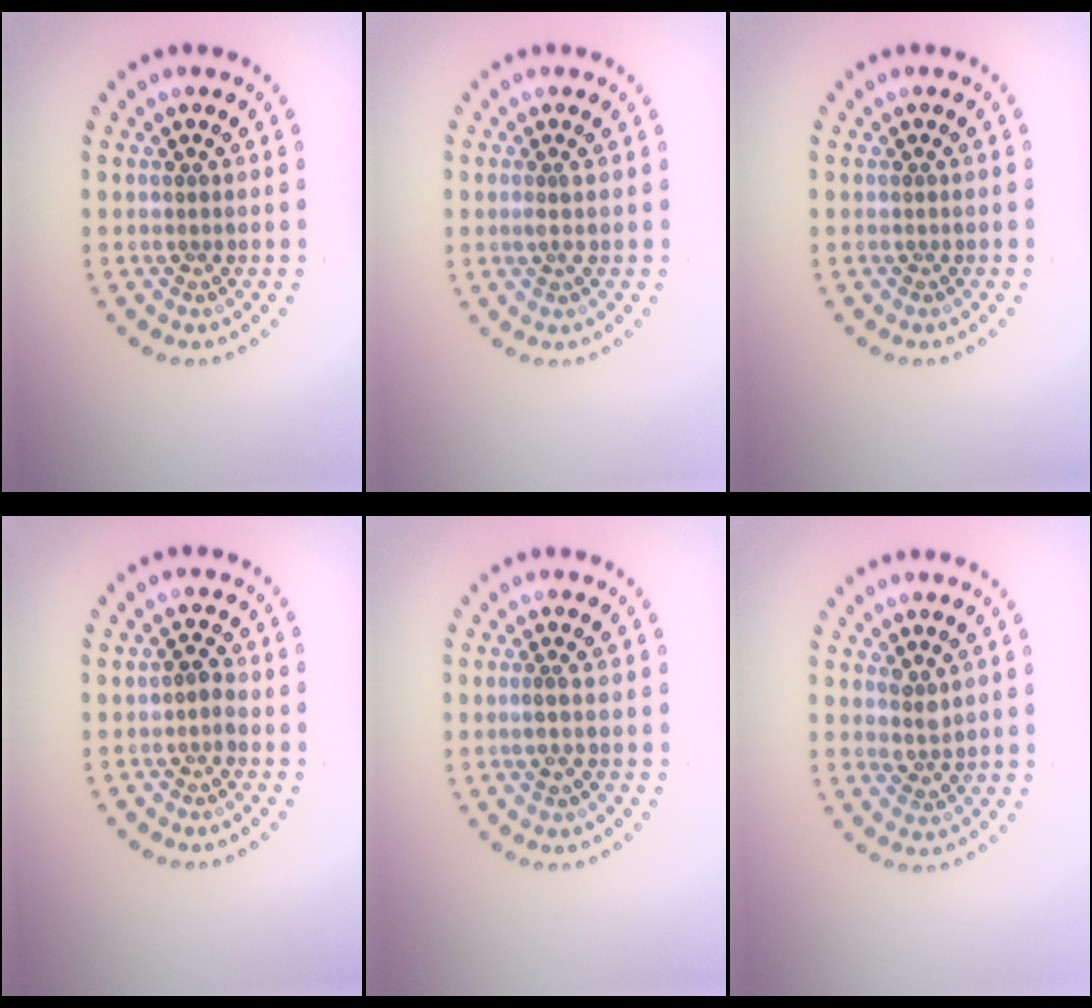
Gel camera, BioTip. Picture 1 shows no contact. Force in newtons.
{"total": 0.7, "press": 0.3, "slide": 0.6}
{"total": 0.0}
{"total": 1.1, "press": 1.0, "slide": 0.4}
{"total": 0.7, "press": 0.5, "slide": 0.6}
{"total": 1.5, "press": 1.2, "slide": 0.9}